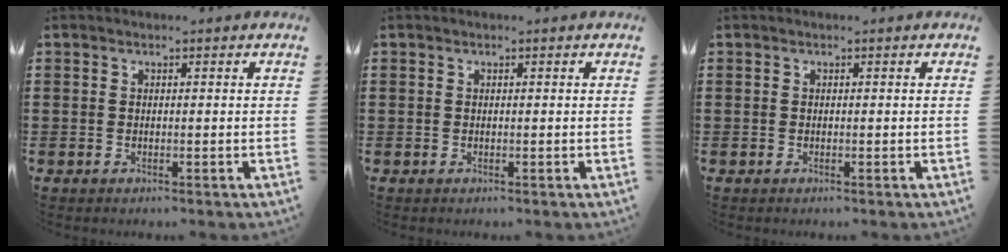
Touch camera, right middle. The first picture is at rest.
{"total": 0.0}
{"total": 0.0}